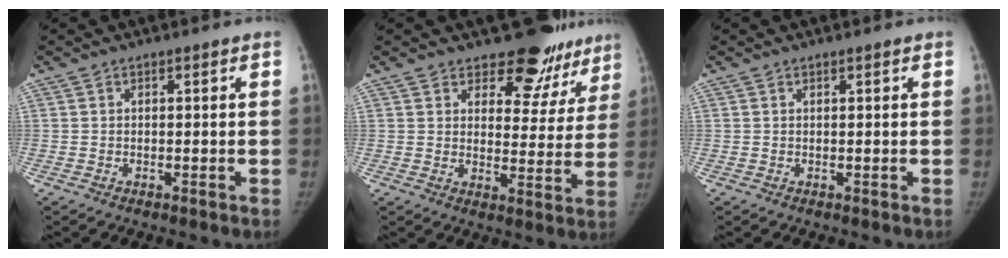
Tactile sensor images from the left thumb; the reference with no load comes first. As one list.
[{"total": 13.5, "force": [11.3, 6.4, 3.6], "torque": [0.012, -0.082, 0.130]}, {"total": 0.0}]